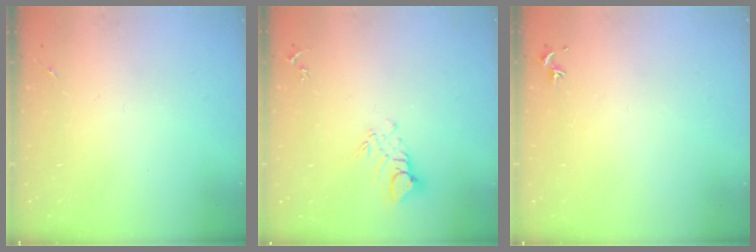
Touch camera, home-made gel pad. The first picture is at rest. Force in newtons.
{"total": 7.9, "press": 7.8, "slide": 0.8}
{"total": 0.8, "press": 0.7, "slide": 0.3}